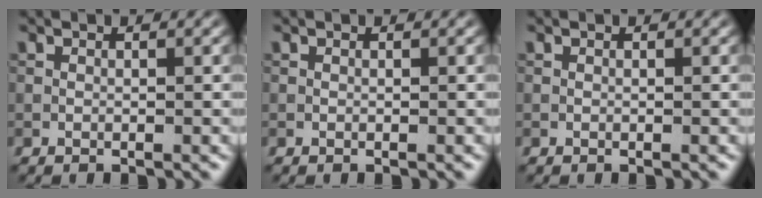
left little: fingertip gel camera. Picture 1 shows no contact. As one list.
[{"total": 0.0}, {"total": 0.0}]